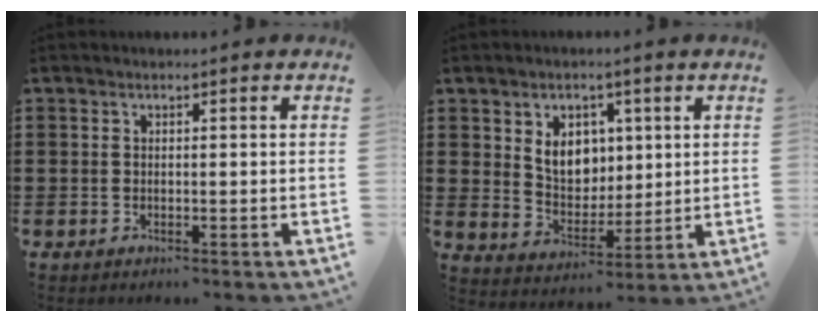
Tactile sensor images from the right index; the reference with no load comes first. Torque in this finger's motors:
{"motor_torque": [0.73, 0.48, 0.58, 0.10]}